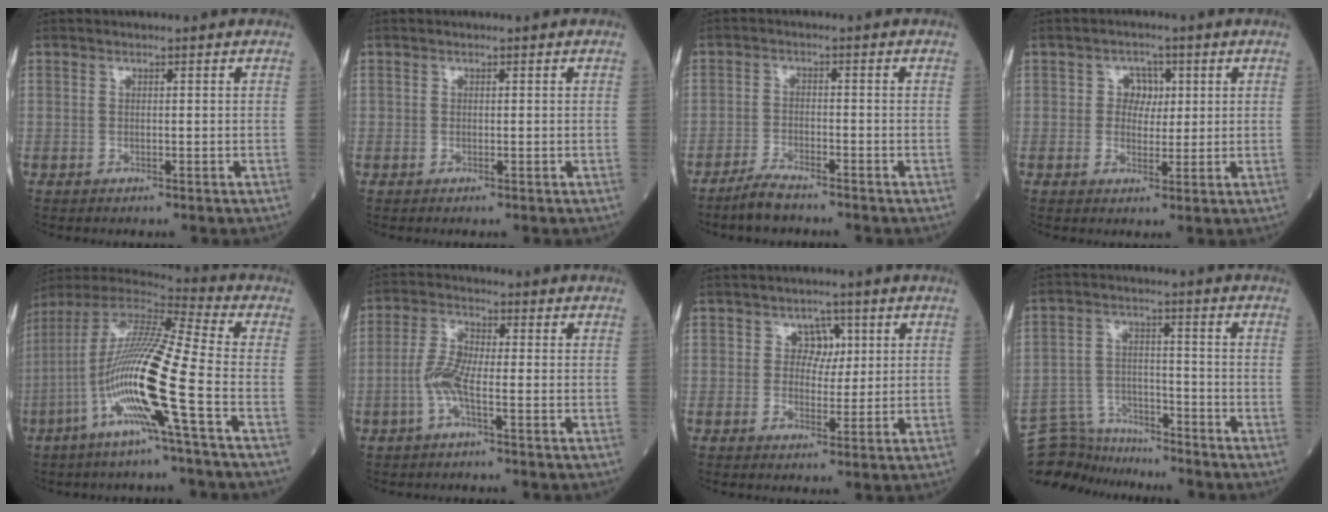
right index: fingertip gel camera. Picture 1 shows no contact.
{"total": 0.0}
{"total": 3.9, "force": [-3.5, 0.6, 1.7], "torque": [-0.036, -0.006, -0.068]}
{"total": 3.6, "force": [0.8, 2.9, 1.9], "torque": [-0.018, 0.008, 0.011]}
{"total": 18.1, "force": [-5.7, -0.4, 17.1], "torque": [-0.344, -0.009, -0.121]}
{"total": 5.2, "force": [-1.6, 1.0, 4.9], "torque": [-0.110, 0.003, -0.039]}
{"total": 3.5, "force": [1.2, 2.8, 1.8], "torque": [-0.009, 0.004, 0.015]}
{"total": 8.4, "force": [-8.2, 2.0, -0.4], "torque": [0.001, 0.019, -0.150]}